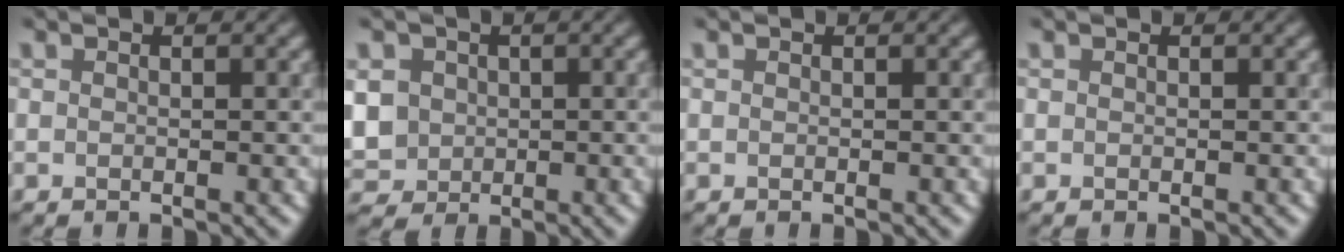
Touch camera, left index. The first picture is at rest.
{"total": 5.3, "force": [0.0, 4.7, 2.4], "torque": [-0.060, 0.008, -0.010]}
{"total": 0.0}
{"total": 0.0}